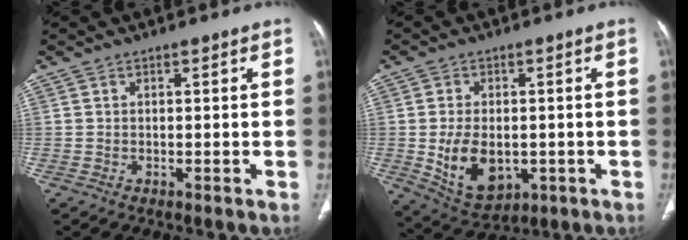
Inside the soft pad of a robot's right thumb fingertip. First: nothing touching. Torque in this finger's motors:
{"motor_torque": [-0.23, 0.73, 0.76, 0.41, 0.31]}